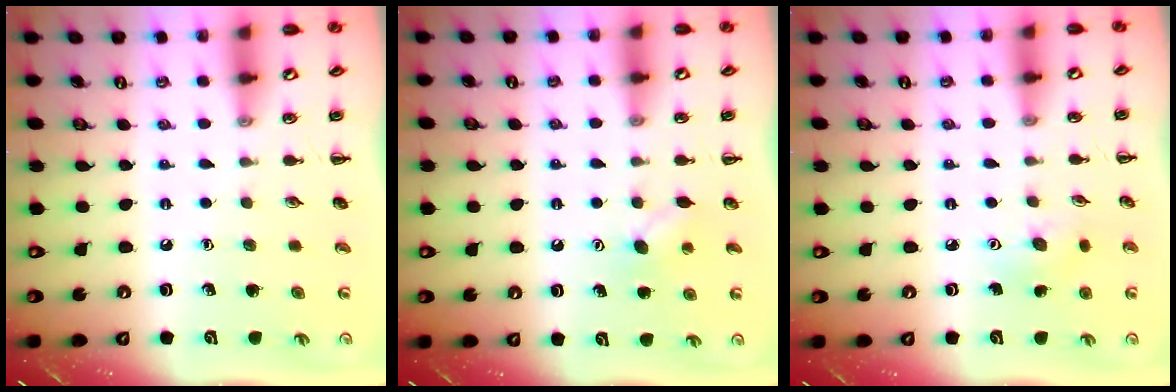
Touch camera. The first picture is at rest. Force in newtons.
{"total": 3.7, "press": 3.6, "slide": 0.7}
{"total": 4.4, "press": 4.2, "slide": 1.2}